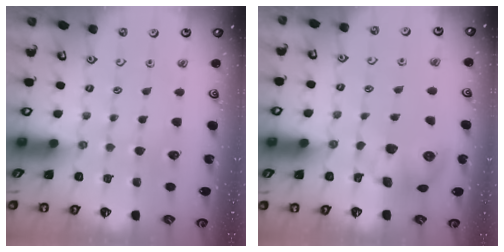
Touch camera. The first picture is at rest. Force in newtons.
{"total": 9.2, "press": 9.2, "slide": 0.5}